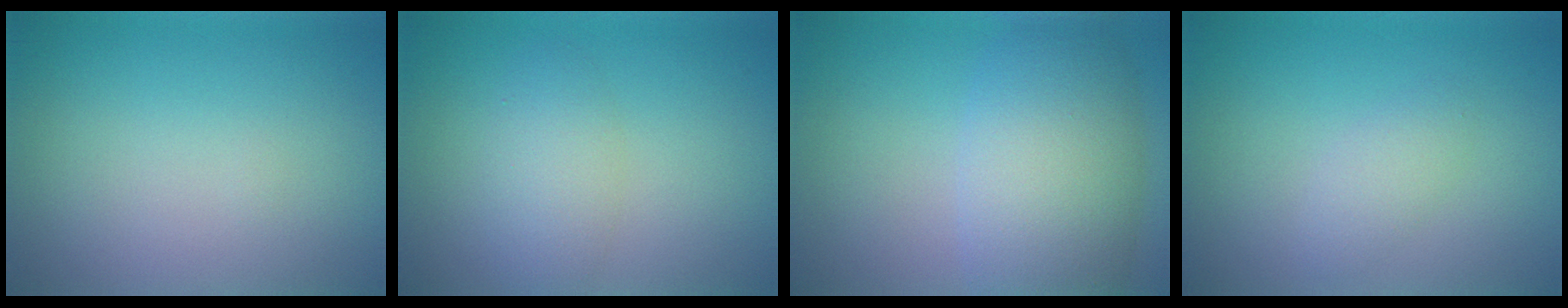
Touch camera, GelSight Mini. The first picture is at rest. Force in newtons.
{"total": 3.0, "press": 3.0, "slide": 0.1}
{"total": 7.5, "press": 7.5, "slide": 0.1}
{"total": 1.7, "press": 1.6, "slide": 0.0}